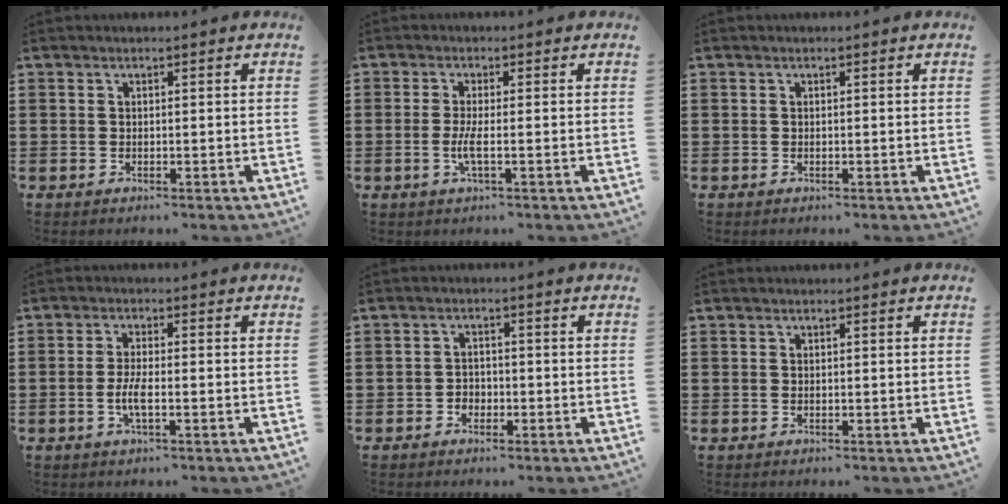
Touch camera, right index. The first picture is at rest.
{"total": 3.1, "force": [-0.6, 0.2, 3.0], "torque": [-0.069, -0.011, -0.017]}
{"total": 0.0}
{"total": 3.5, "force": [-1.1, 0.7, 3.3], "torque": [-0.073, -0.005, -0.023]}
{"total": 1.9, "force": [-1.2, 1.3, 0.4], "torque": [-0.014, 0.002, -0.028]}
{"total": 0.0}